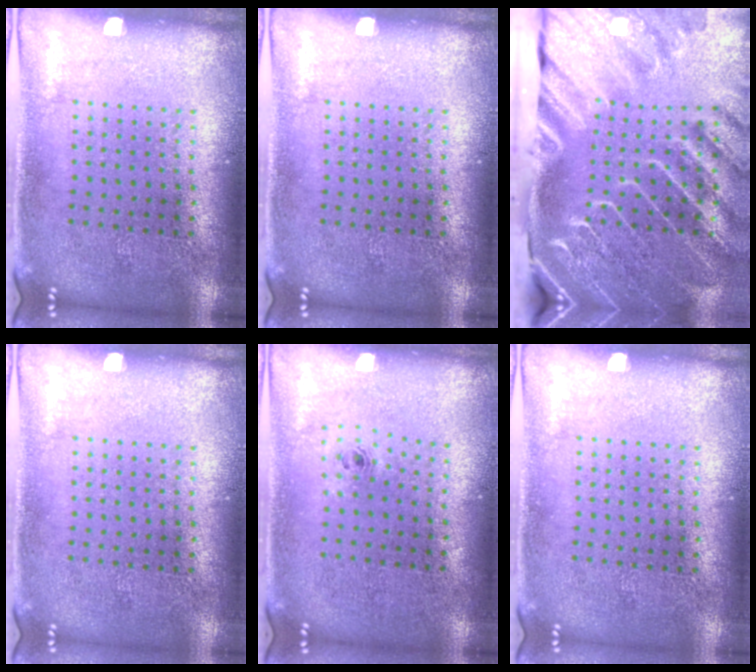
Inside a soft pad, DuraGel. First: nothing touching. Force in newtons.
{"total": 0.0}
{"total": 4.6, "press": 3.4, "slide": 3.1}
{"total": 0.0}
{"total": 0.7, "press": 0.3, "slide": 0.7}
{"total": 0.0}